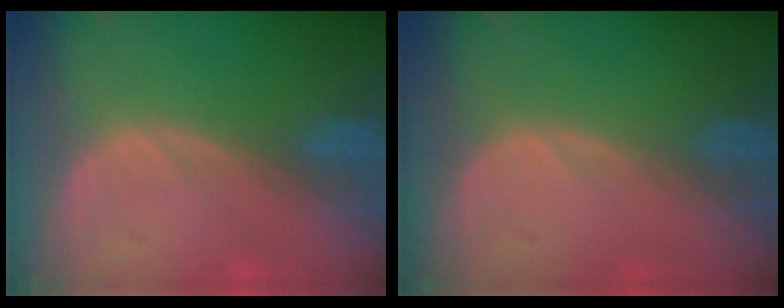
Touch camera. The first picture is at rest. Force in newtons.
{"total": 0.0}